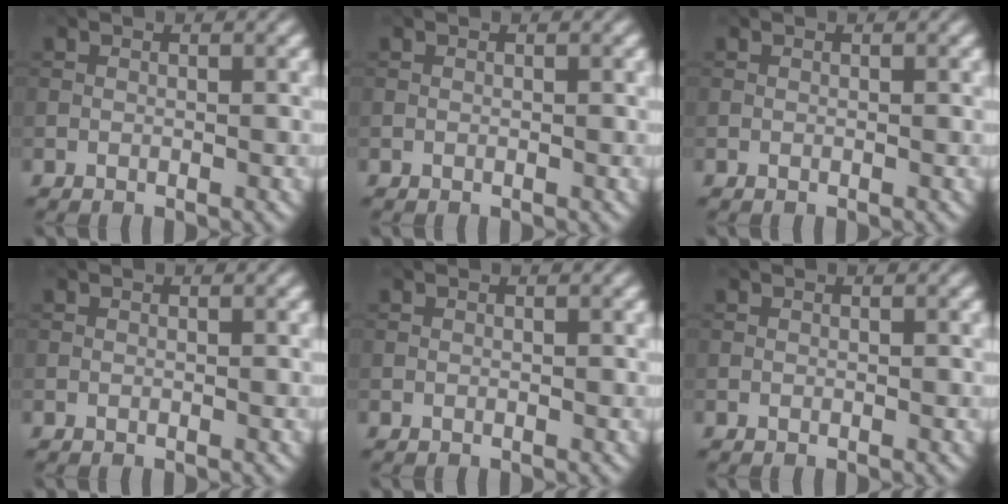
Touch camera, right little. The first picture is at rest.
{"total": 0.0}
{"total": 0.0}
{"total": 0.0}
{"total": 0.0}
{"total": 0.0}